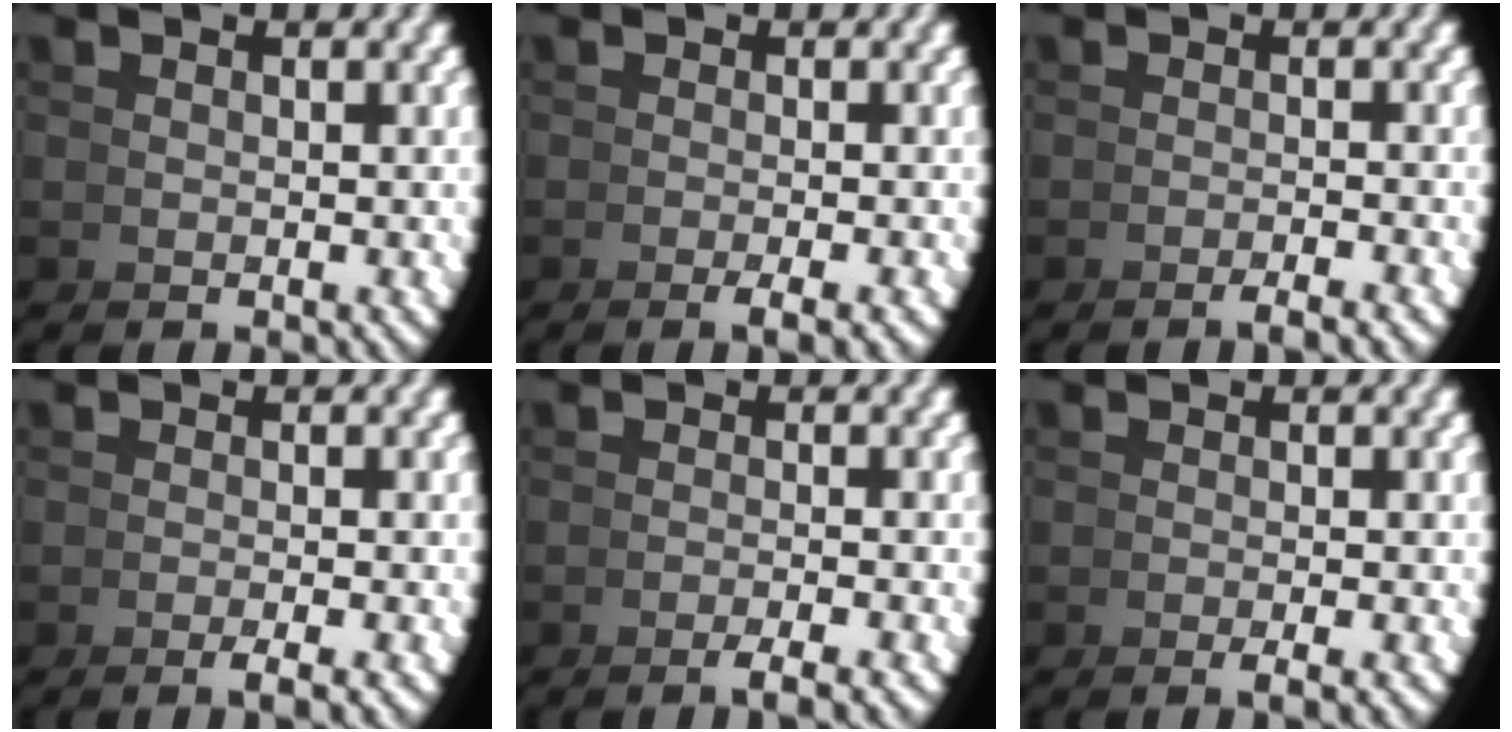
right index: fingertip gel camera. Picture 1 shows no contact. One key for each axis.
{"total": 2.4, "fx": -1.9, "fy": 0.1, "fz": 1.6, "tx": -0.016, "ty": 0.006, "tz": -0.032}
{"total": 2.1, "fx": -1.9, "fy": -0.3, "fz": 0.9, "tx": -0.002, "ty": 0.014, "tz": -0.039}
{"total": 2.4, "fx": -1.9, "fy": 0.0, "fz": 1.5, "tx": -0.014, "ty": 0.009, "tz": -0.035}
{"total": 2.7, "fx": -2.2, "fy": -0.2, "fz": 1.5, "tx": -0.009, "ty": 0.014, "tz": -0.042}
{"total": 1.8, "fx": -1.4, "fy": 0.1, "fz": 1.2, "tx": -0.013, "ty": 0.006, "tz": -0.025}